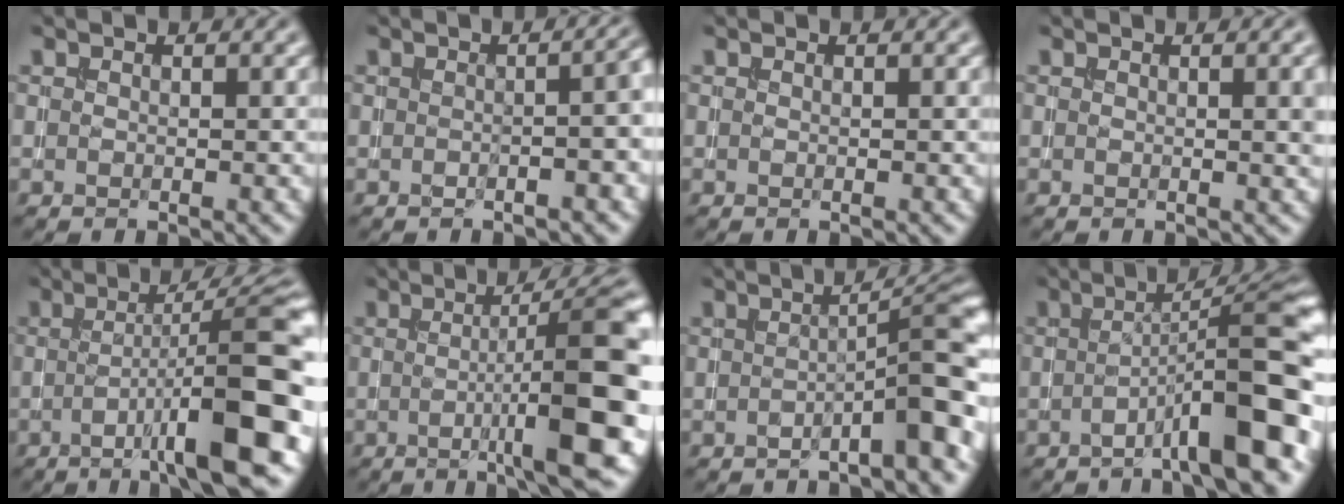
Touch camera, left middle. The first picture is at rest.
{"total": 4.0, "force": [-0.5, 1.7, 3.6], "torque": [-0.003, 0.014, -0.004]}
{"total": 0.0}
{"total": 2.0, "force": [0.4, 0.4, 1.9], "torque": [-0.019, 0.001, 0.004]}
{"total": 10.9, "force": [-2.2, 1.5, 10.6], "torque": [-0.141, 0.012, -0.039]}
{"total": 10.9, "force": [-0.7, 1.6, 10.7], "torque": [-0.132, 0.002, -0.012]}
{"total": 5.9, "force": [-1.5, 0.6, 5.6], "torque": [-0.071, 0.019, -0.030]}
{"total": 9.1, "force": [-2.8, 1.1, 8.6], "torque": [-0.106, 0.026, -0.053]}